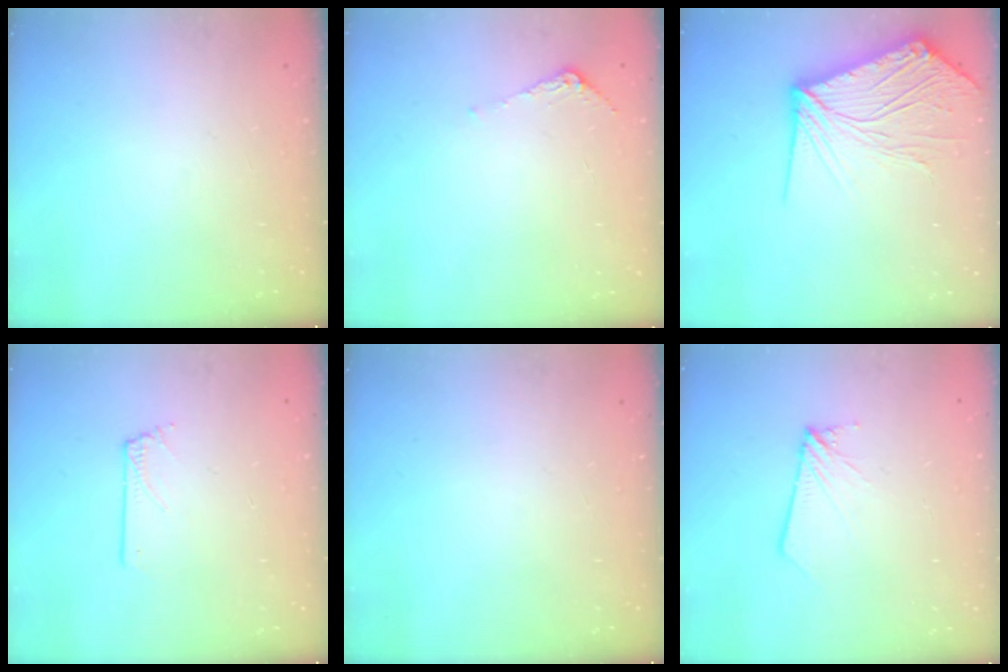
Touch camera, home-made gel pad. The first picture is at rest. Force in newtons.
{"total": 6.5, "press": 6.4, "slide": 0.6}
{"total": 16.3, "press": 16.2, "slide": 2.4}
{"total": 0.5, "press": 0.5, "slide": 0.0}
{"total": 0.0}
{"total": 2.6, "press": 2.6, "slide": 0.2}